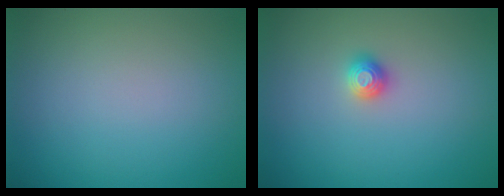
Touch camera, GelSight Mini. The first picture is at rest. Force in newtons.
{"total": 1.1, "press": 1.1, "slide": 0.2}